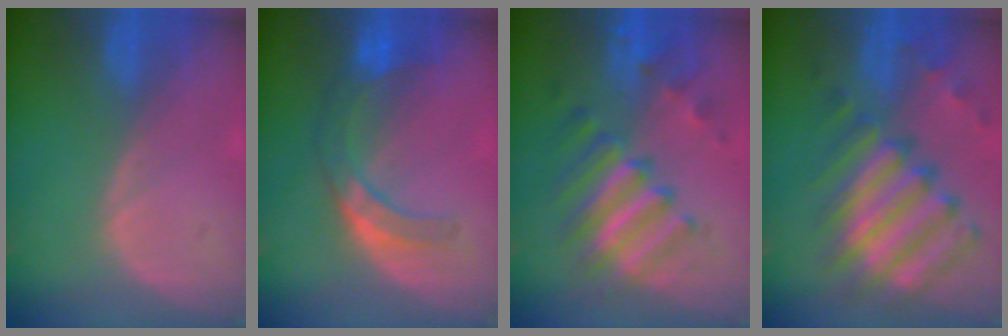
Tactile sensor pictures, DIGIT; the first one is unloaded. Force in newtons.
{"total": 7.3, "press": 6.4, "slide": 3.4}
{"total": 8.9, "press": 8.5, "slide": 2.7}
{"total": 11.9, "press": 10.4, "slide": 5.7}